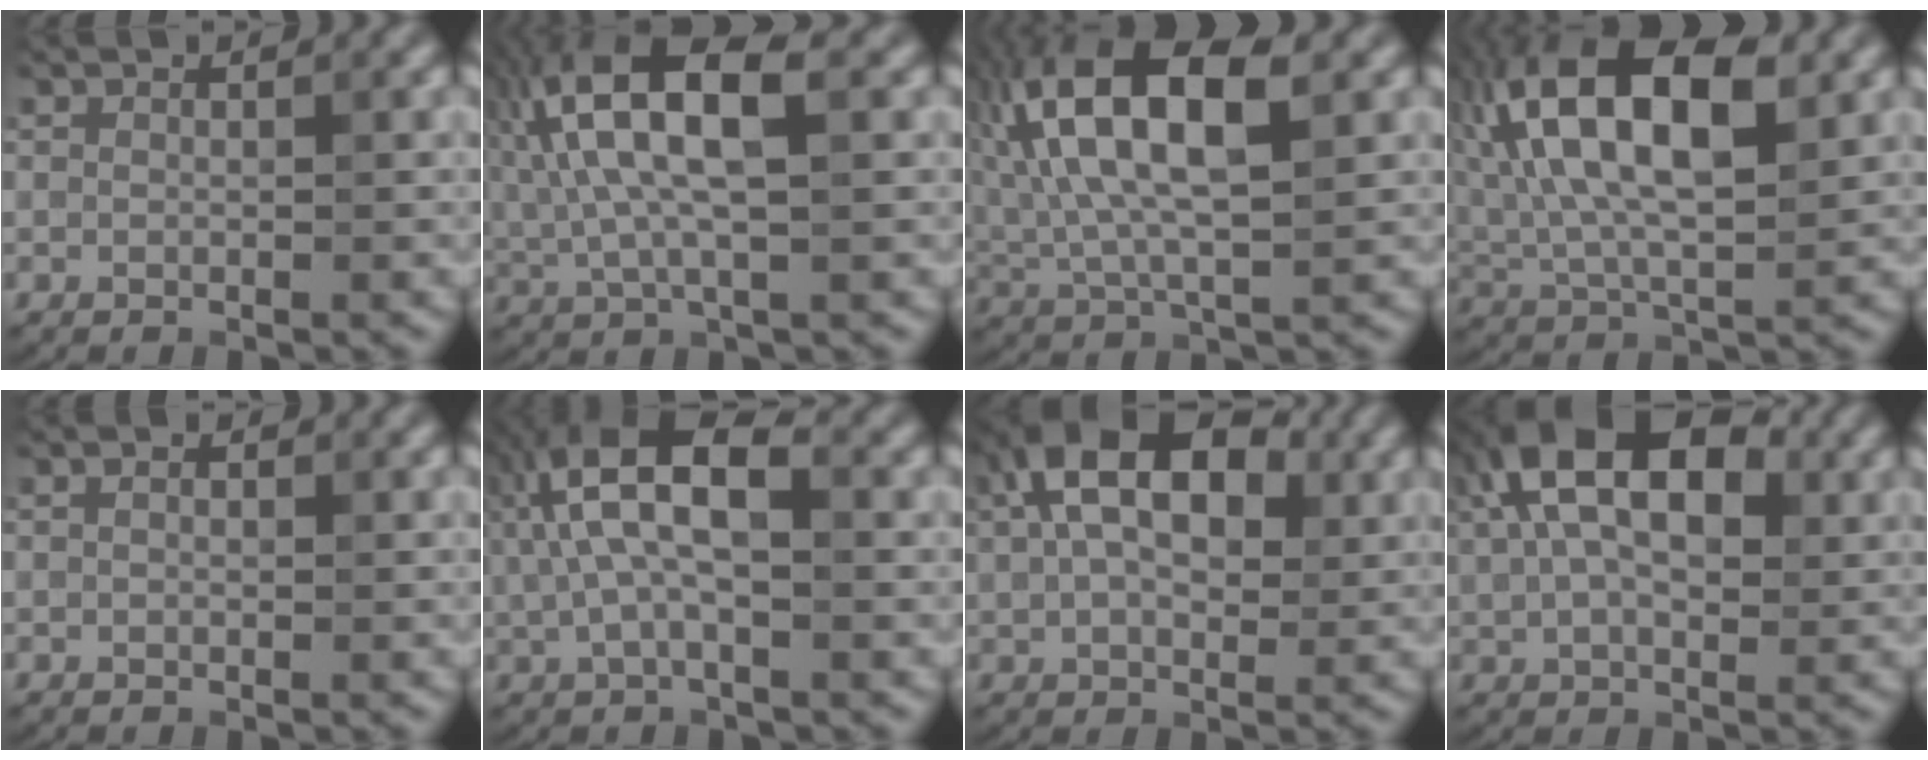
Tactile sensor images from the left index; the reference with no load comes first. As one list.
[{"total": 9.8, "force": [2.2, 3.5, 8.9], "torque": [-0.174, 0.021, 0.033]}, {"total": 11.4, "force": [2.7, 5.1, 9.9], "torque": [-0.183, 0.021, 0.042]}, {"total": 13.2, "force": [3.6, 6.3, 11.0], "torque": [-0.192, 0.022, 0.057]}, {"total": 1.2, "force": [0.6, 0.8, 0.8], "torque": [-0.011, -0.003, -0.001]}, {"total": 8.3, "force": [2.1, 3.6, 7.2], "torque": [-0.137, 0.017, 0.028]}, {"total": 11.3, "force": [4.1, 6.6, 8.2], "torque": [-0.136, 0.036, 0.049]}, {"total": 11.9, "force": [4.1, 6.8, 8.9], "torque": [-0.142, 0.034, 0.052]}]